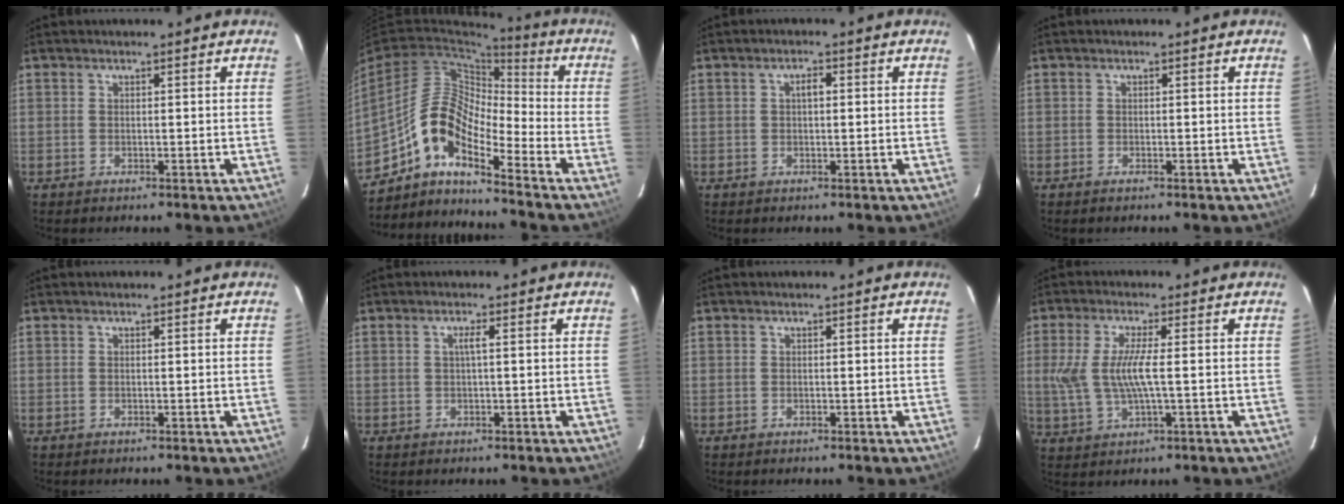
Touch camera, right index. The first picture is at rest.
{"total": 11.1, "force": [-7.3, 2.9, 7.7], "torque": [-0.134, 0.010, -0.152]}
{"total": 1.8, "force": [0.3, 0.8, 1.5], "torque": [-0.027, 0.008, 0.004]}
{"total": 0.5, "force": [-0.4, 0.2, 0.2], "torque": [-0.005, -0.001, -0.010]}
{"total": 0.0}
{"total": 1.3, "force": [0.1, -0.2, 1.3], "torque": [-0.024, 0.002, 0.000]}
{"total": 0.0}
{"total": 8.0, "force": [-0.1, 1.7, 7.8], "torque": [-0.164, -0.003, 0.004]}